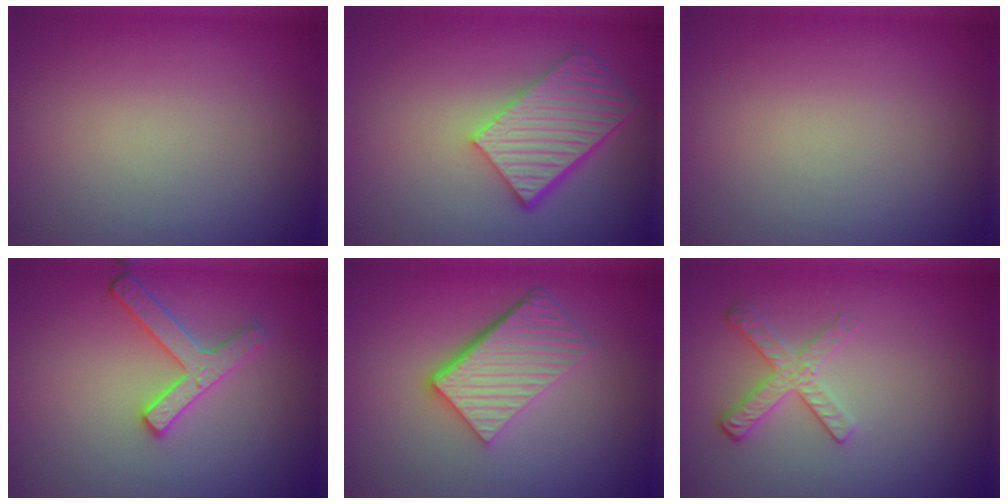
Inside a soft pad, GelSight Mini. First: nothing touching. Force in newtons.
{"total": 5.9, "press": 4.3, "slide": 4.0}
{"total": 0.0}
{"total": 3.2, "press": 3.0, "slide": 0.9}
{"total": 5.8, "press": 4.0, "slide": 4.3}
{"total": 2.6, "press": 2.2, "slide": 1.4}